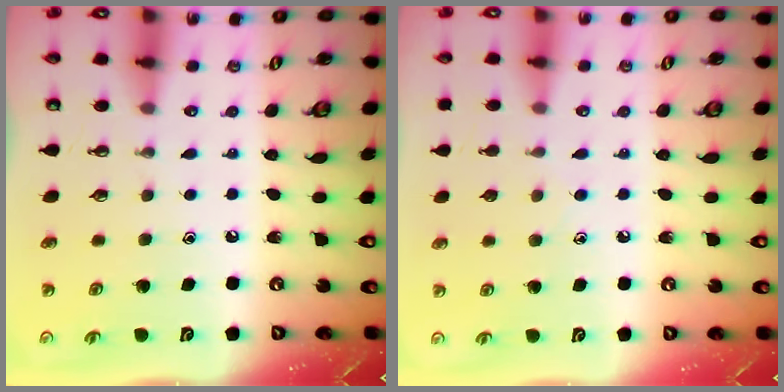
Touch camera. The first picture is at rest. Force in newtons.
{"total": 5.2, "press": 5.2, "slide": 0.6}